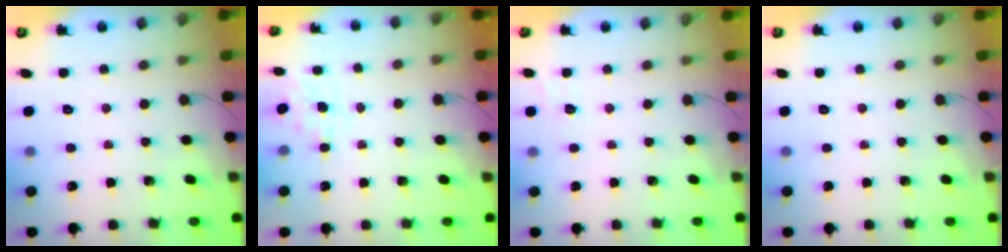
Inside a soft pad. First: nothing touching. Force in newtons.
{"total": 4.7, "press": 4.5, "slide": 1.3}
{"total": 5.5, "press": 5.2, "slide": 2.0}
{"total": 0.0}